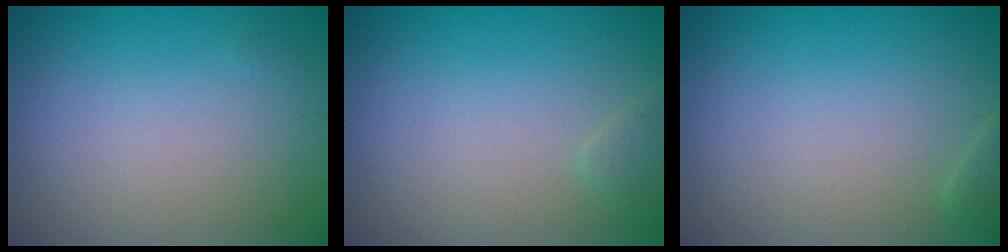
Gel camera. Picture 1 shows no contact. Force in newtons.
{"total": 1.0, "press": 1.0, "slide": 0.0}
{"total": 0.9, "press": 0.9, "slide": 0.1}